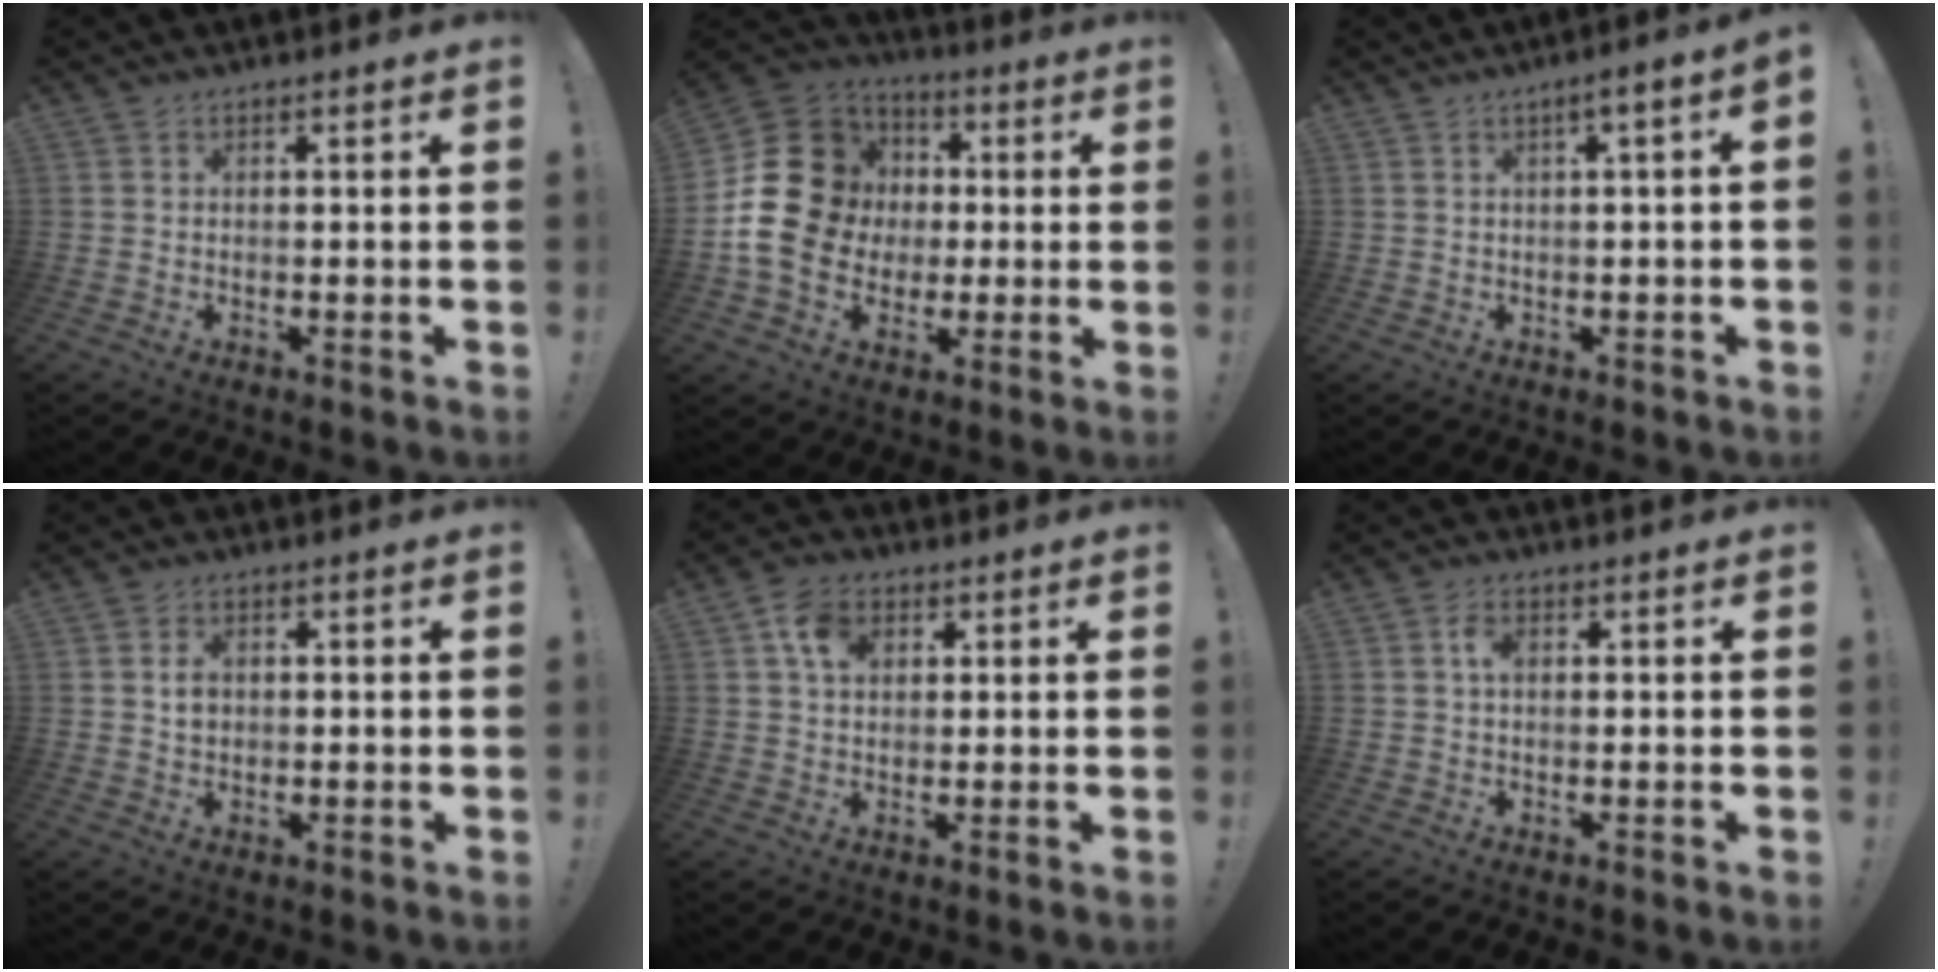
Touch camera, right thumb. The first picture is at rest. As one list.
[{"total": 19.7, "force": [0.1, 17.3, 9.5], "torque": [-0.152, 0.025, 0.035]}, {"total": 3.7, "force": [0.1, 0.0, 3.6], "torque": [-0.063, -0.003, 0.001]}, {"total": 3.2, "force": [0.6, 2.5, 2.0], "torque": [-0.025, -0.001, 0.007]}, {"total": 7.3, "force": [2.6, 5.4, 4.3], "torque": [-0.067, 0.004, 0.050]}, {"total": 3.0, "force": [0.6, 1.9, 2.3], "torque": [-0.040, 0.005, 0.008]}]